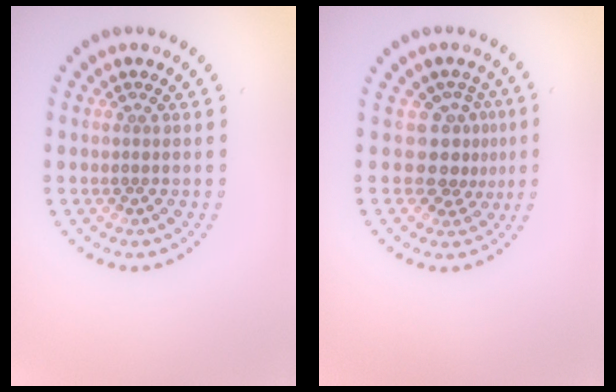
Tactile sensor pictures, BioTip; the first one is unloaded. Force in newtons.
{"total": 3.0, "press": 2.1, "slide": 2.1}